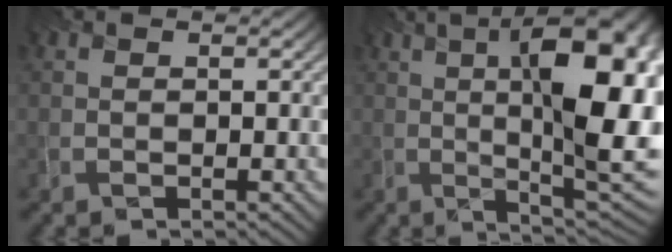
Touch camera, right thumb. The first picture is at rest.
{"total": 17.2, "force": [2.5, 5.3, 16.2], "torque": [-0.211, 0.029, 0.037]}